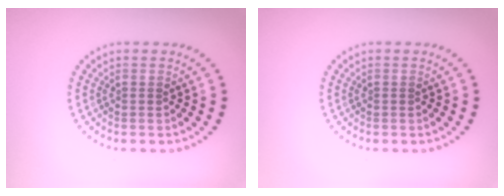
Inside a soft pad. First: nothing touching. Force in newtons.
{"total": 0.0}